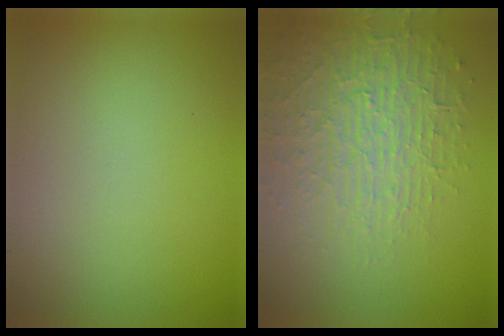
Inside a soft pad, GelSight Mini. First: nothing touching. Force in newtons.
{"total": 4.6, "press": 4.1, "slide": 2.2}